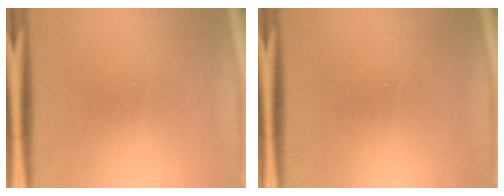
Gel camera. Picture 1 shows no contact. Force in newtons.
{"total": 1.6}